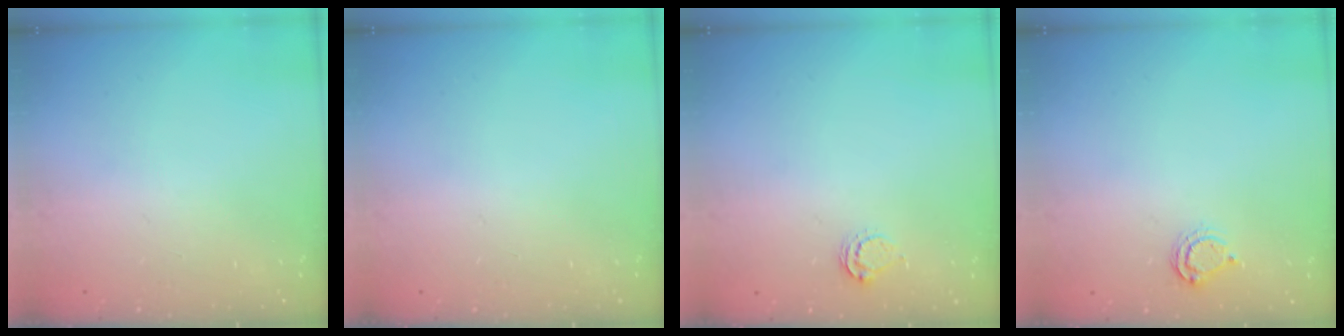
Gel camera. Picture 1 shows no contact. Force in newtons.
{"total": 0.0}
{"total": 4.8, "press": 4.7, "slide": 0.4}
{"total": 5.3, "press": 5.3, "slide": 0.7}